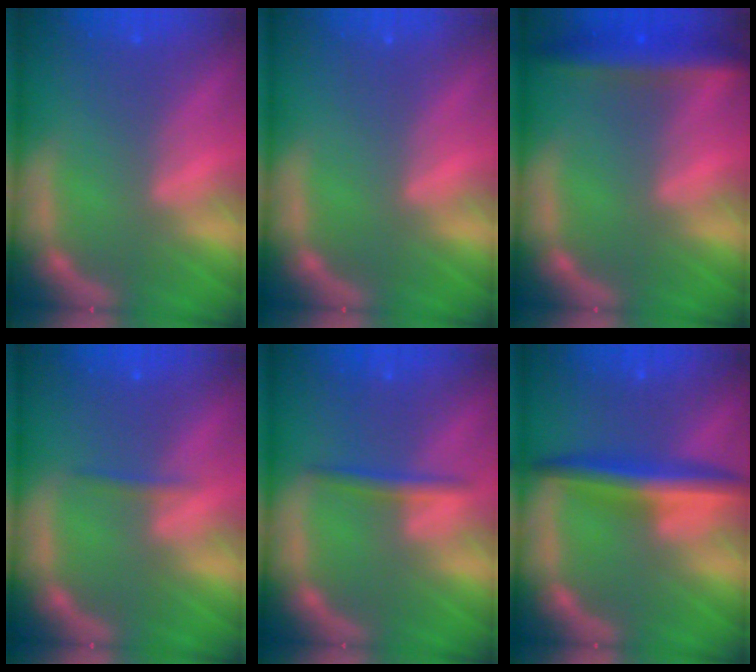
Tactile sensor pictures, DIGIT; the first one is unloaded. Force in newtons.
{"total": 0.0}
{"total": 5.0}
{"total": 0.9}
{"total": 1.9}
{"total": 5.0}